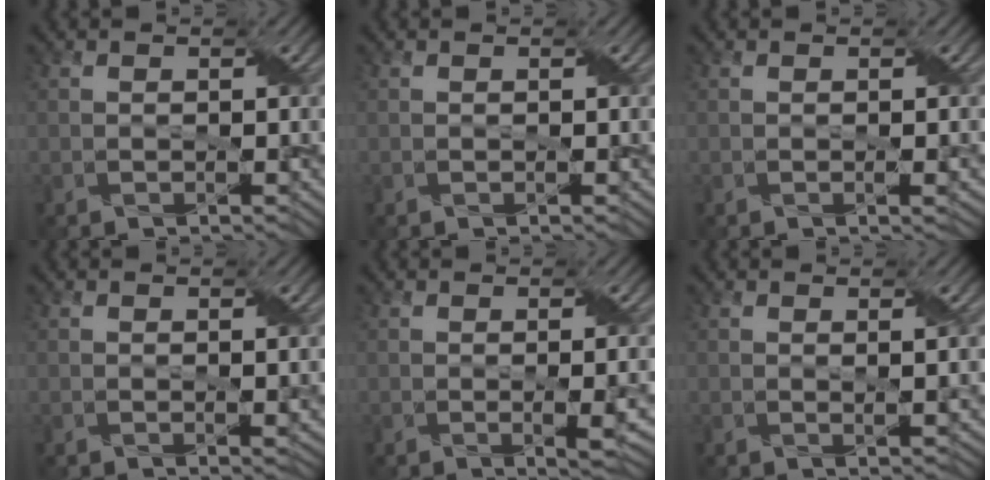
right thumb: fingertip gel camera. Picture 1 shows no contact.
{"total": 0.0}
{"total": 1.0, "force": [-0.1, 0.1, 0.9], "torque": [-0.015, 0.001, -0.001]}
{"total": 1.1, "force": [0.3, 0.2, 1.0], "torque": [-0.015, 0.000, 0.005]}
{"total": 2.4, "force": [-0.1, 0.4, 2.4], "torque": [-0.040, 0.003, -0.001]}
{"total": 1.0, "force": [0.5, 0.0, 0.8], "torque": [-0.019, 0.003, 0.007]}